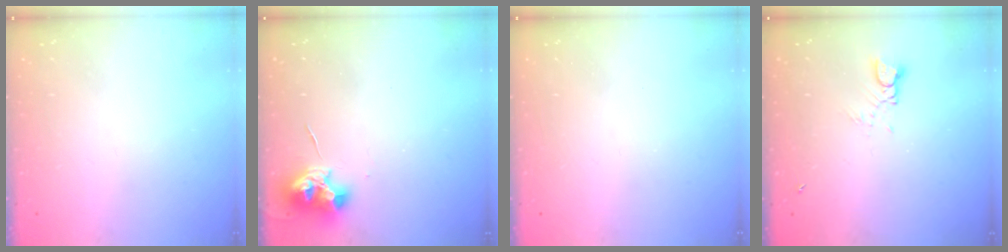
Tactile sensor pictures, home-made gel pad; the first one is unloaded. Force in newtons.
{"total": 11.3, "press": 11.3, "slide": 0.2}
{"total": 0.0}
{"total": 2.1, "press": 2.0, "slide": 0.3}